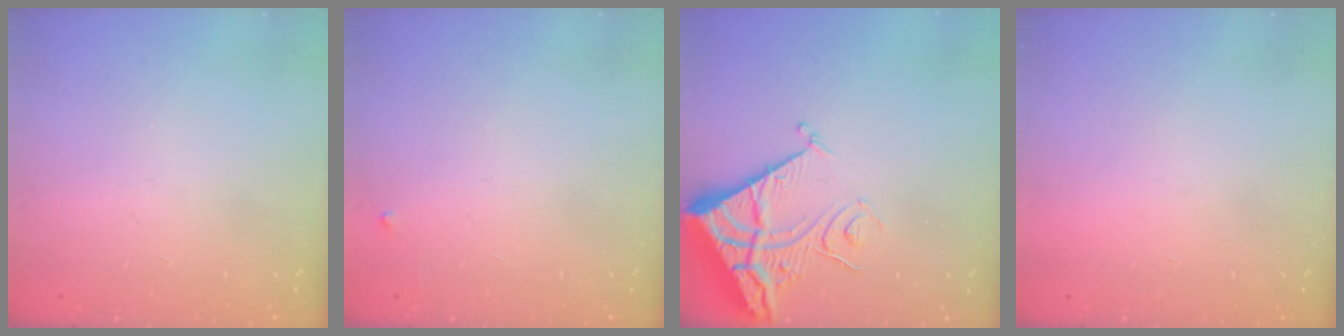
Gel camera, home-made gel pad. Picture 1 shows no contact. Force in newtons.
{"total": 2.3, "press": 2.3, "slide": 0.3}
{"total": 11.3, "press": 11.3, "slide": 1.4}
{"total": 1.5, "press": 1.5, "slide": 0.1}